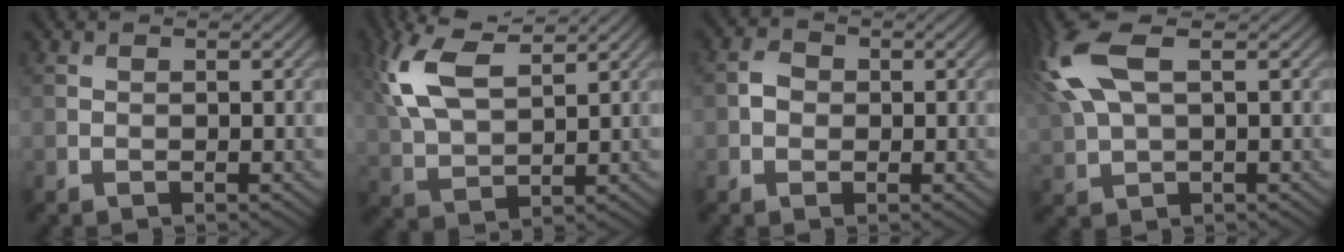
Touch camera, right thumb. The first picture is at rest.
{"total": 10.9, "force": [5.2, 4.7, 8.3], "torque": [-0.215, 0.018, 0.105]}
{"total": 2.0, "force": [-0.1, 1.7, 1.0], "torque": [-0.022, 0.001, -0.009]}
{"total": 10.8, "force": [3.7, 5.0, 8.9], "torque": [-0.249, 0.018, 0.072]}